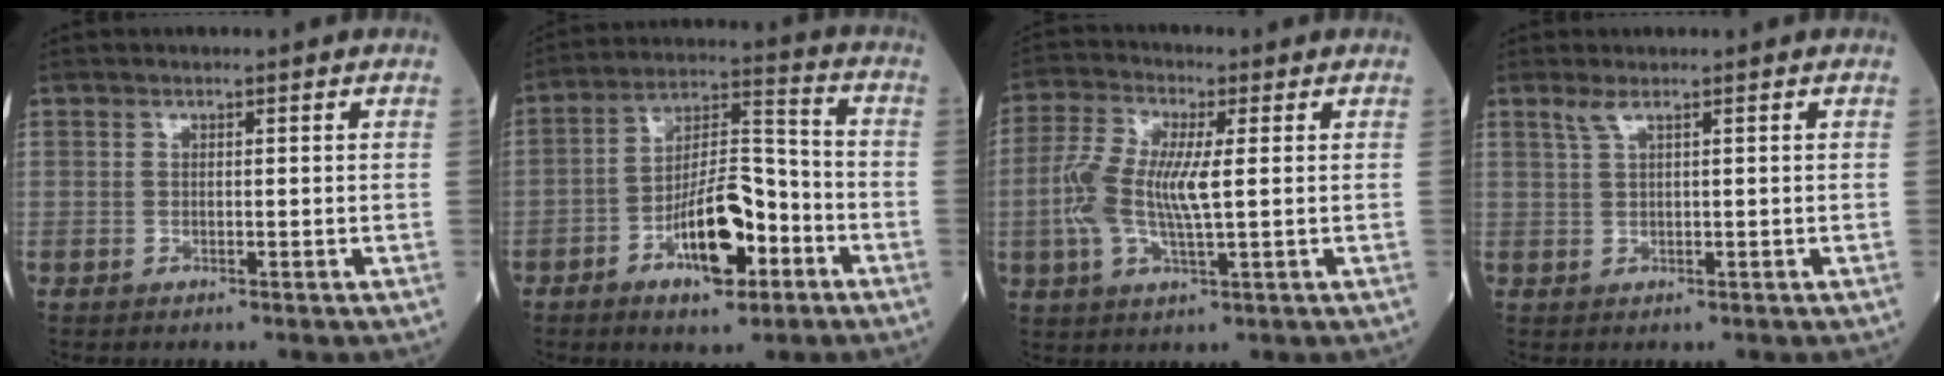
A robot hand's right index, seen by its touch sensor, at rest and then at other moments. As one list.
[{"total": 12.4, "force": [-5.4, 4.2, 10.4], "torque": [-0.188, 0.015, -0.088]}, {"total": 9.0, "force": [0.1, 2.2, 8.7], "torque": [-0.198, 0.006, 0.000]}, {"total": 1.4, "force": [0.9, -0.1, 1.1], "torque": [-0.033, 0.009, 0.022]}]